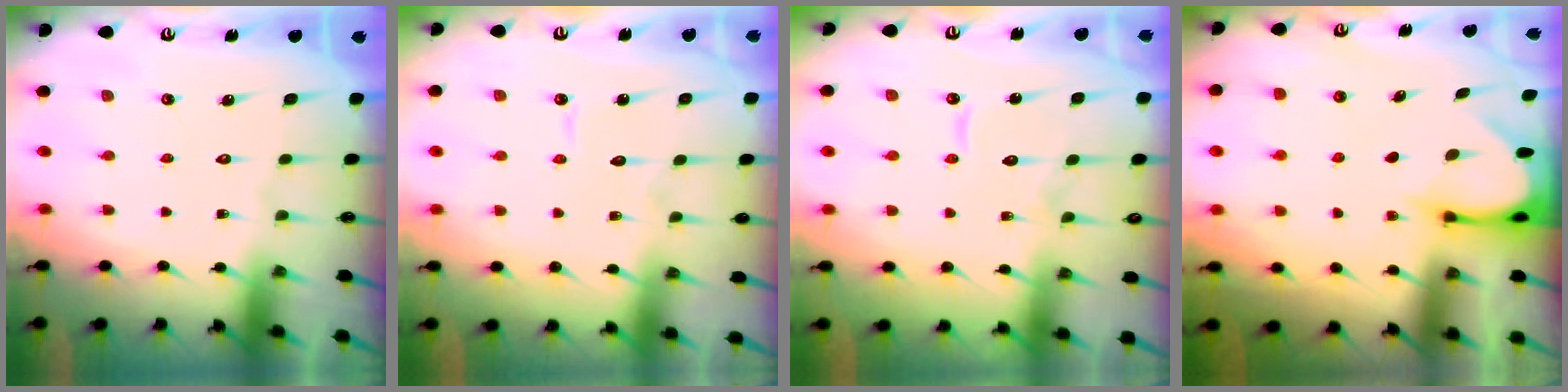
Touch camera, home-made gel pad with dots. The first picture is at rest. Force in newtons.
{"total": 3.3, "press": 3.2, "slide": 0.3}
{"total": 7.7, "press": 7.7, "slide": 0.4}
{"total": 3.4, "press": 3.4, "slide": 0.3}